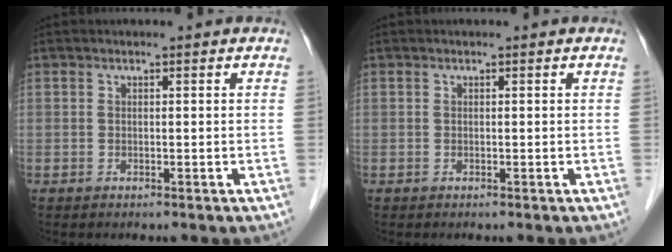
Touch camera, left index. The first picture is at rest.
{"total": 0.0}